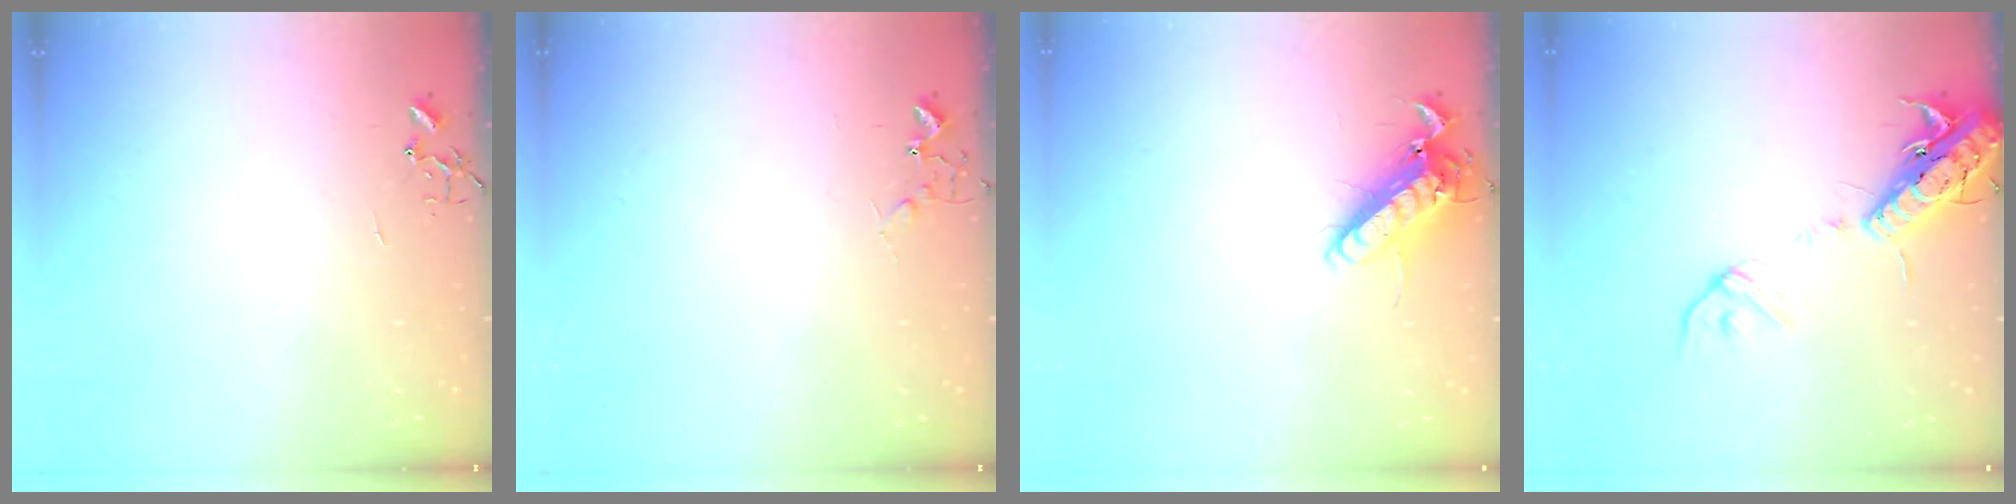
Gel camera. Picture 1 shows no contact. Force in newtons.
{"total": 6.6, "press": 6.6, "slide": 0.8}
{"total": 12.5, "press": 12.3, "slide": 2.1}
{"total": 16.3, "press": 16.0, "slide": 3.3}